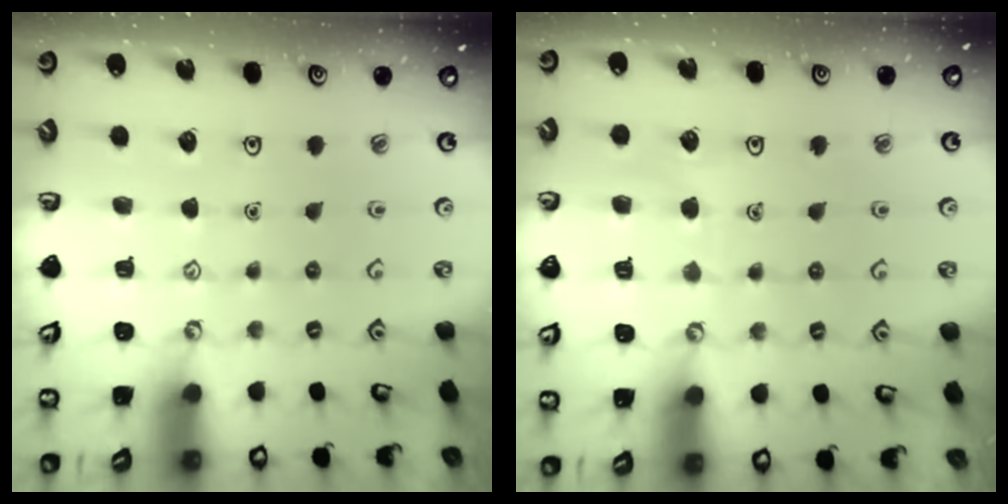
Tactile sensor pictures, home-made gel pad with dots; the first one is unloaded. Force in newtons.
{"total": 3.7, "press": 3.7, "slide": 0.3}